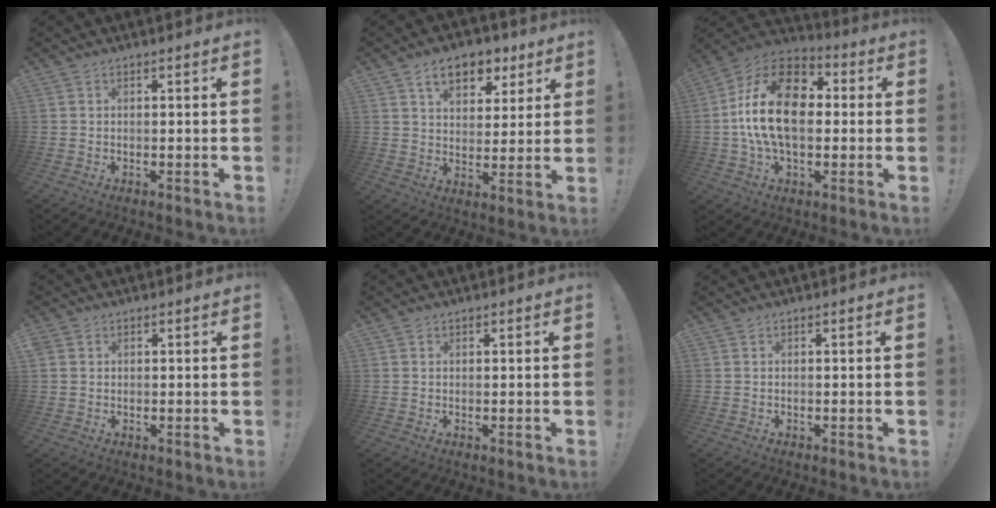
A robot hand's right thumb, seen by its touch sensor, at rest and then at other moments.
{"total": 11.5, "force": [6.4, 7.1, 6.4], "torque": [-0.092, -0.027, 0.117]}
{"total": 21.8, "force": [1.5, 13.2, 17.2], "torque": [-0.316, 0.018, 0.026]}
{"total": 1.9, "force": [0.9, 1.6, 0.5], "torque": [-0.016, 0.004, 0.020]}
{"total": 0.6, "force": [0.5, 0.3, 0.0], "torque": [0.007, -0.003, 0.008]}
{"total": 0.0}